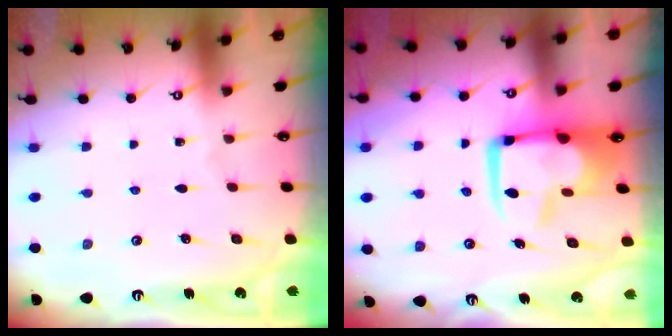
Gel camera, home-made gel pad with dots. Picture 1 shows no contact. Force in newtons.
{"total": 12.6, "press": 12.4, "slide": 2.1}